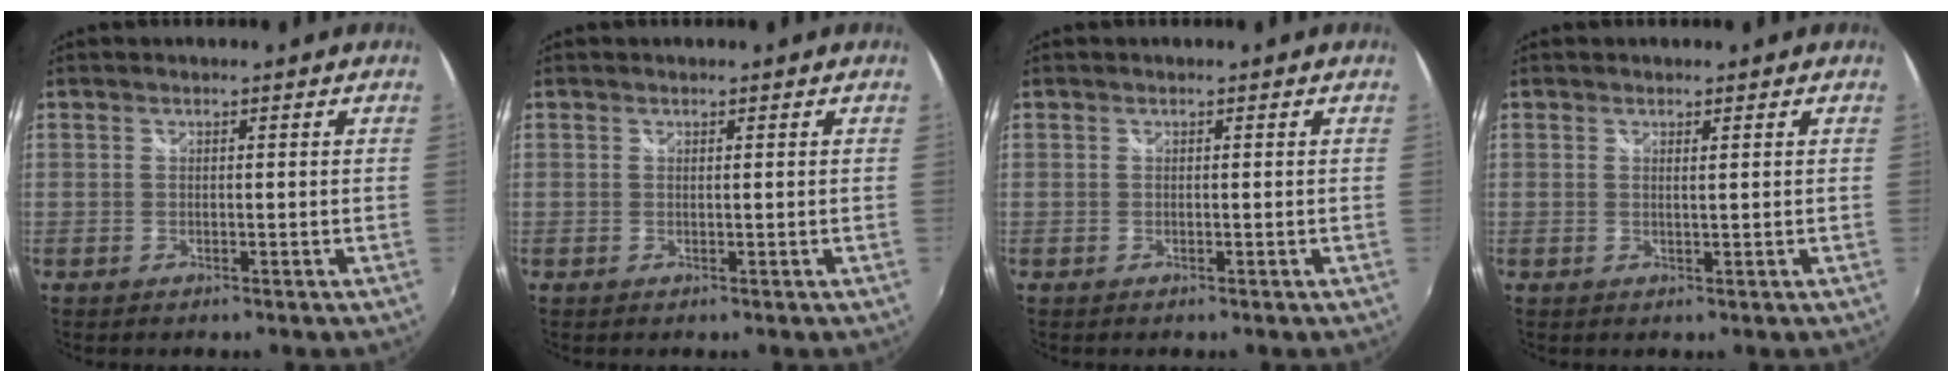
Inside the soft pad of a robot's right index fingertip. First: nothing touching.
{"total": 0.6, "force": [0.1, -0.4, -0.4], "torque": [0.007, -0.001, 0.000]}
{"total": 0.0}
{"total": 0.7, "force": [0.4, -0.5, 0.1], "torque": [0.000, 0.000, 0.006]}